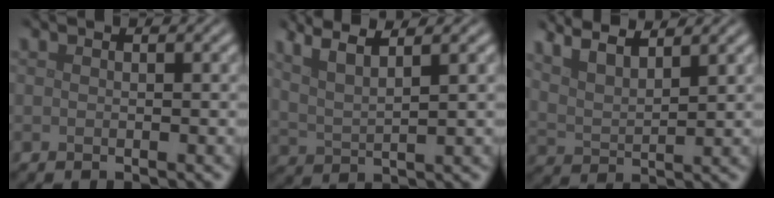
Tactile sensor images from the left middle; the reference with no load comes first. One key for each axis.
{"total": 4.5, "fx": 3.0, "fy": 1.0, "fz": 3.3, "tx": -0.063, "ty": 0.017, "tz": 0.046}
{"total": 5.8, "fx": 4.6, "fy": 1.6, "fz": 3.2, "tx": -0.048, "ty": 0.018, "tz": 0.061}